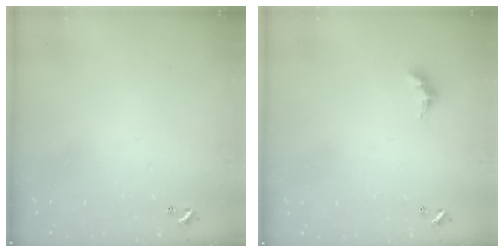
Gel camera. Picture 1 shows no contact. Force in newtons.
{"total": 3.9, "press": 3.8, "slide": 0.5}